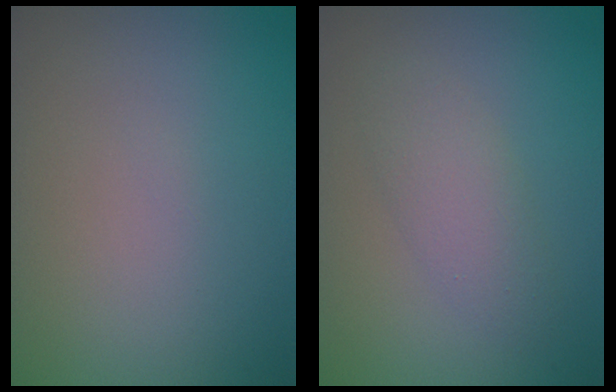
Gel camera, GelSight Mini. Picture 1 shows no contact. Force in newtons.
{"total": 2.6, "press": 2.6, "slide": 0.1}